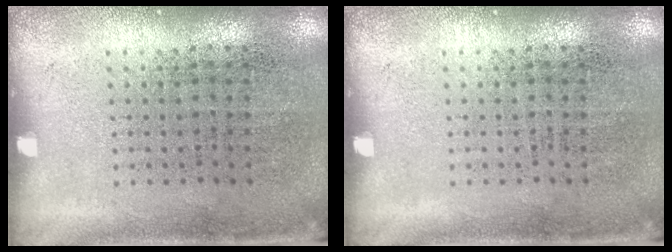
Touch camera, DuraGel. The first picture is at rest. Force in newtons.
{"total": 0.0}